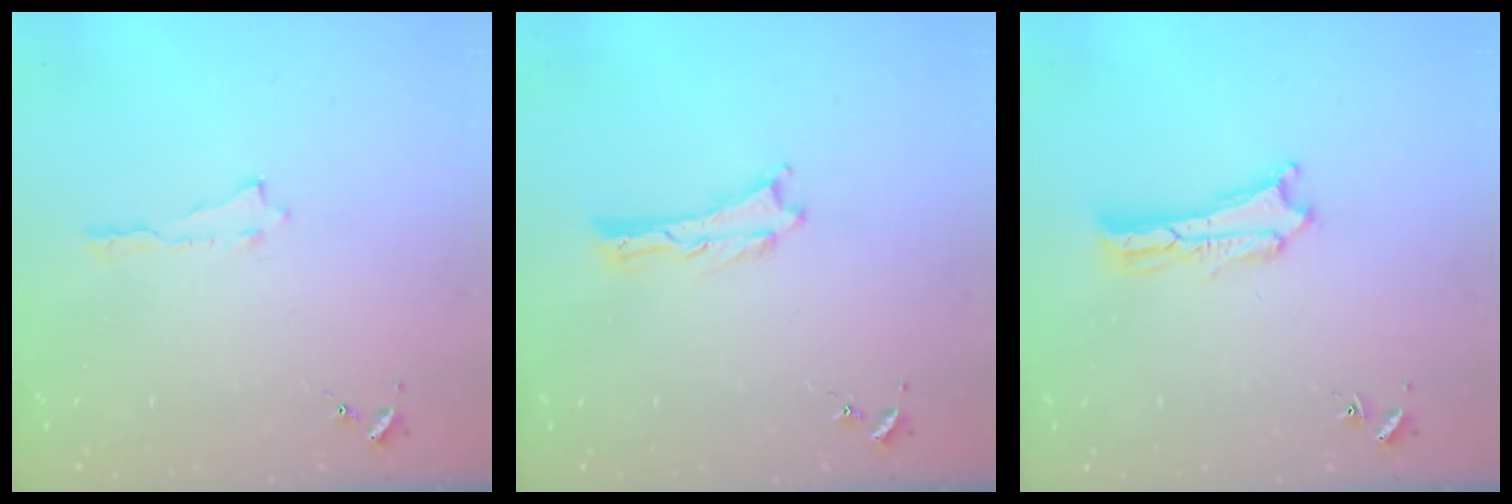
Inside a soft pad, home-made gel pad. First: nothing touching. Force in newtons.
{"total": 0.0}
{"total": 1.8, "press": 1.8, "slide": 0.3}